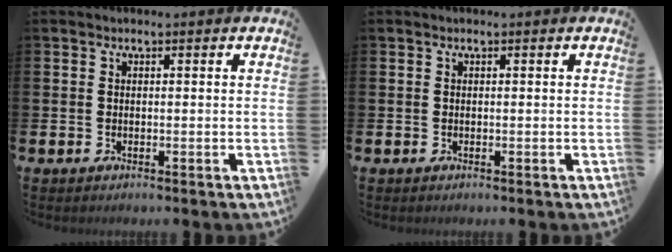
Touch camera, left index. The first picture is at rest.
{"total": 0.0}